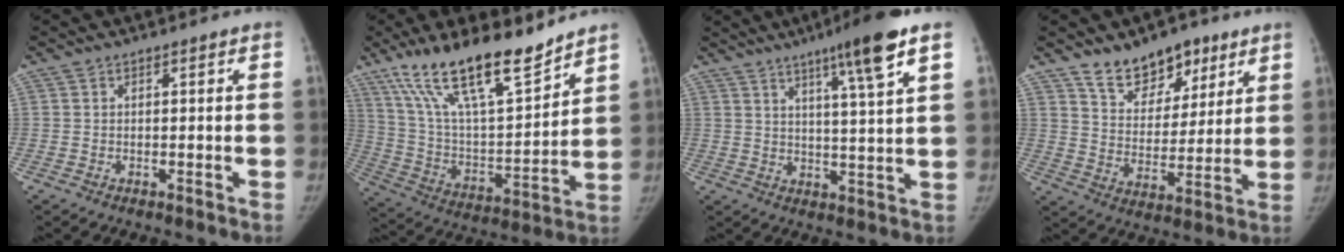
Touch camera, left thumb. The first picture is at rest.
{"total": 21.5, "force": [15.8, 5.7, 13.3], "torque": [-0.209, -0.073, 0.289]}
{"total": 11.2, "force": [6.5, 0.2, 9.1], "torque": [-0.138, -0.026, 0.097]}
{"total": 13.0, "force": [9.0, 7.6, 5.7], "torque": [-0.044, -0.055, 0.155]}